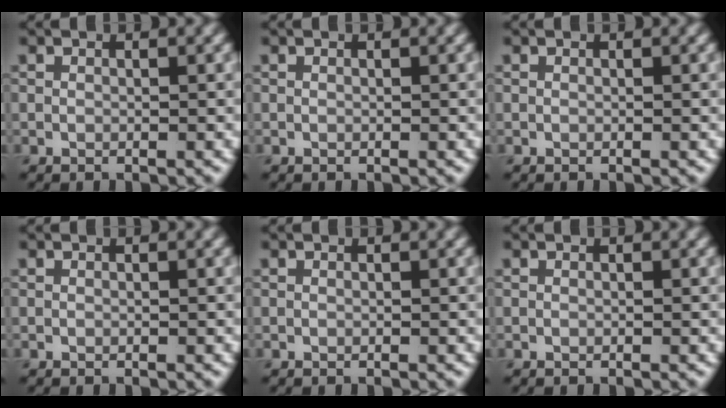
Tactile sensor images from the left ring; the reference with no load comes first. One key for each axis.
{"total": 0.0}
{"total": 0.0}
{"total": 0.0}
{"total": 0.0}
{"total": 0.0}